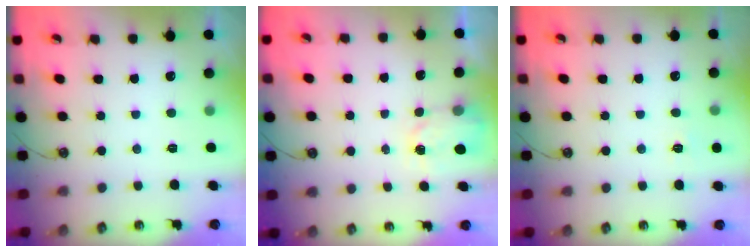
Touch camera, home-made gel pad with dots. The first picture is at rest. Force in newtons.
{"total": 2.7, "press": 2.7, "slide": 0.4}
{"total": 3.9, "press": 3.9, "slide": 0.5}